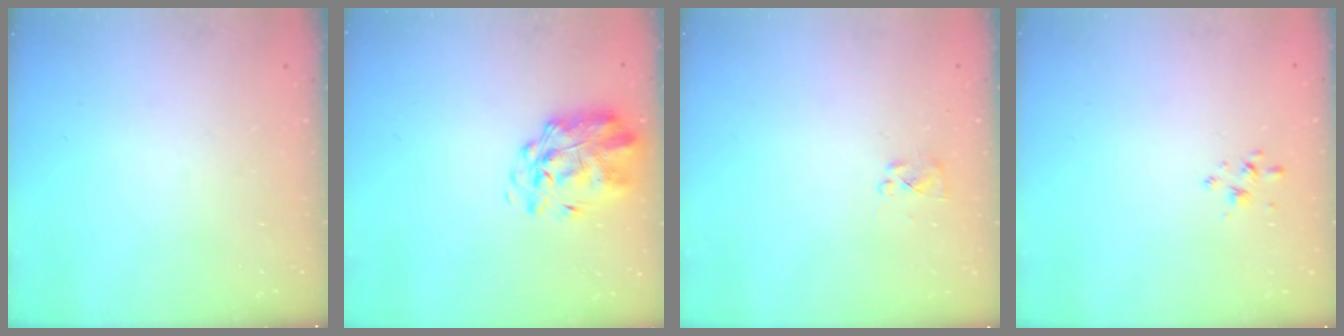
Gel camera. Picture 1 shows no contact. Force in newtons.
{"total": 2.0, "press": 1.8, "slide": 0.9}
{"total": 2.5, "press": 2.4, "slide": 0.8}
{"total": 2.1, "press": 2.0, "slide": 0.7}